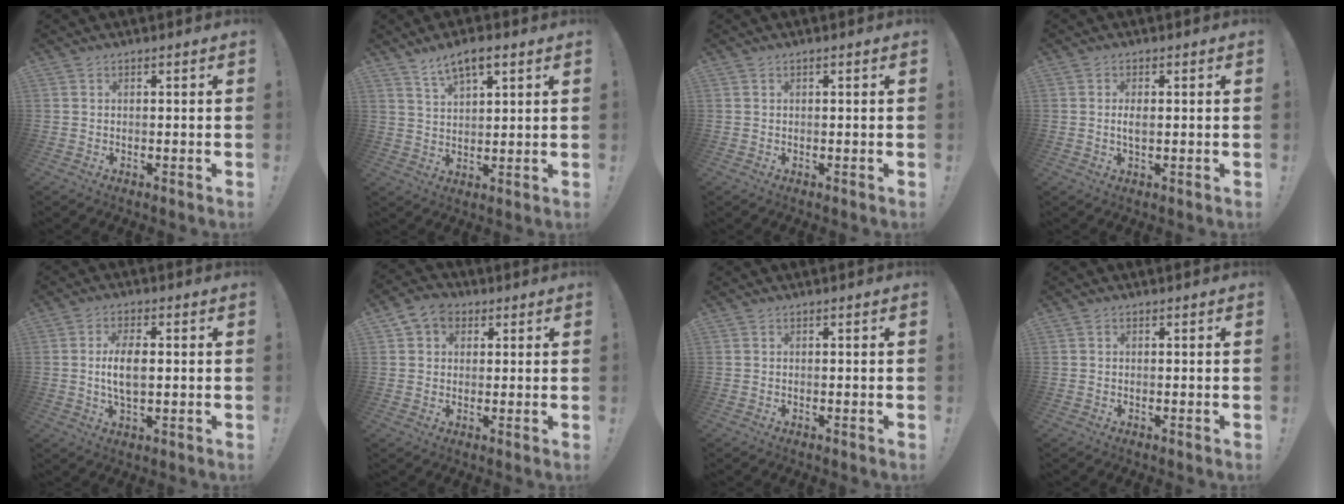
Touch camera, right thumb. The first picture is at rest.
{"total": 6.7, "force": [4.4, 2.5, 4.3], "torque": [-0.069, -0.020, 0.078]}
{"total": 0.0}
{"total": 2.4, "force": [-0.1, 1.0, 2.2], "torque": [-0.028, -0.003, -0.005]}
{"total": 7.6, "force": [0.2, 3.4, 6.8], "torque": [-0.121, -0.005, -0.004]}
{"total": 6.2, "force": [2.3, 5.1, 2.6], "torque": [-0.038, -0.002, 0.045]}
{"total": 0.0}
{"total": 0.0}